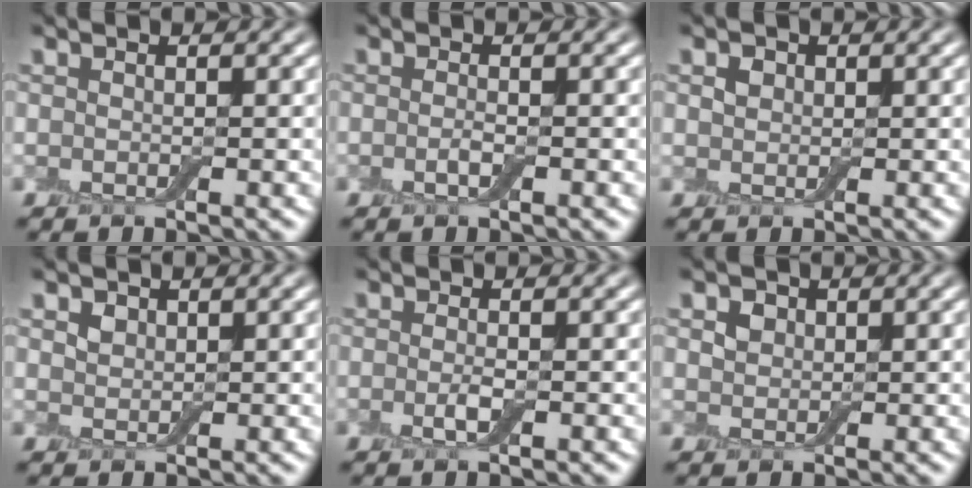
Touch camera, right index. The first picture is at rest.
{"total": 1.0, "force": [-0.4, 0.2, 0.9], "torque": [-0.019, -0.001, -0.009]}
{"total": 1.1, "force": [0.4, 1.0, 0.4], "torque": [-0.008, 0.001, 0.006]}
{"total": 1.1, "force": [0.7, 0.8, 0.4], "torque": [-0.009, -0.001, 0.015]}
{"total": 1.3, "force": [-0.4, 0.3, 1.3], "torque": [-0.027, -0.004, -0.009]}
{"total": 1.4, "force": [0.6, 1.2, 0.5], "torque": [-0.010, 0.001, 0.010]}